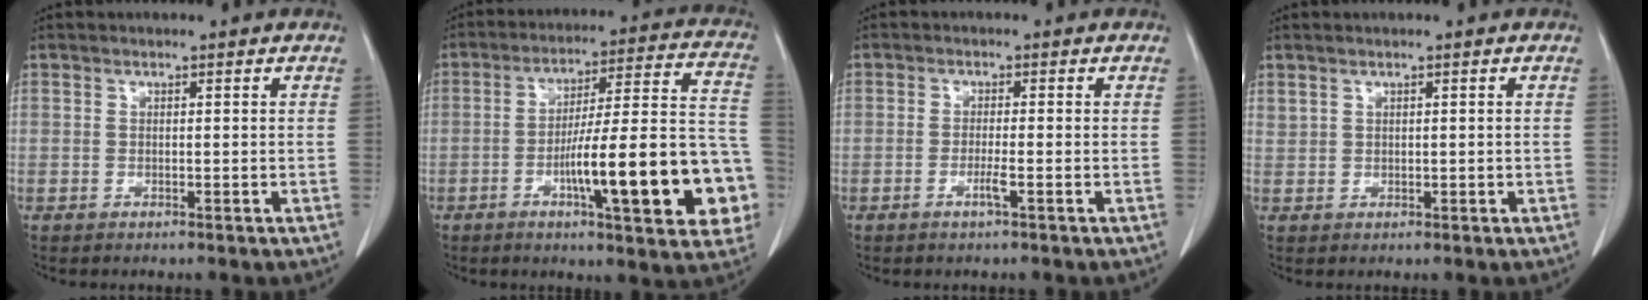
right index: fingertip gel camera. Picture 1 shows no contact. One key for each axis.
{"total": 21.6, "fx": -6.6, "fy": 3.2, "fz": 20.3, "tx": -0.223, "ty": 0.027, "tz": -0.083}
{"total": 1.9, "fx": -0.9, "fy": -0.2, "fz": 1.7, "tx": -0.035, "ty": -0.003, "tz": -0.016}
{"total": 1.0, "fx": 0.9, "fy": 0.4, "fz": 0.2, "tx": -0.002, "ty": 0.006, "tz": 0.022}